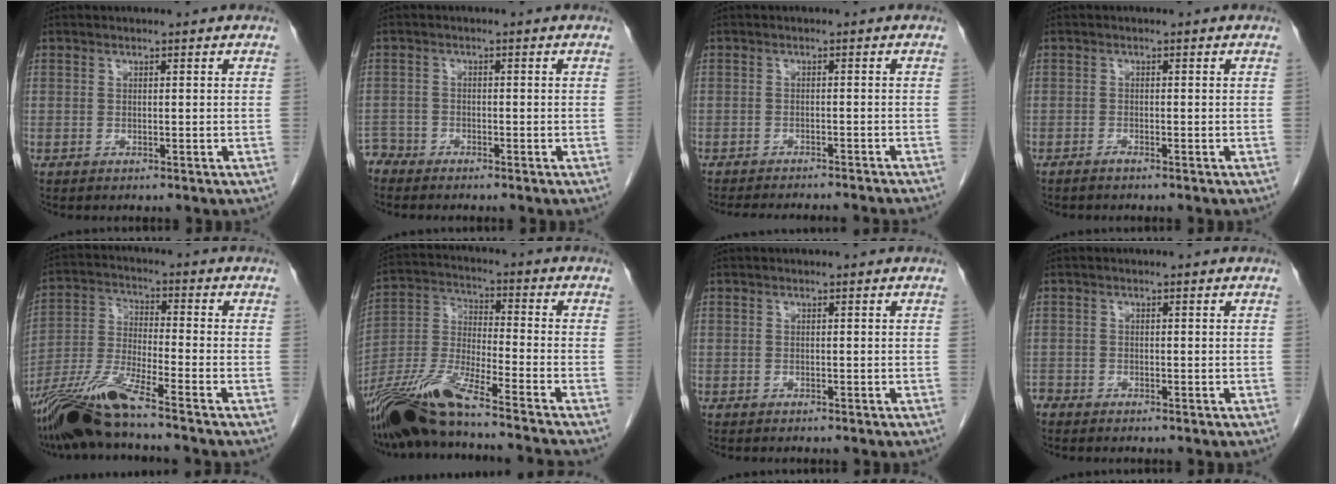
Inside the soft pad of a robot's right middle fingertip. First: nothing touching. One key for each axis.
{"total": 2.5, "fx": -2.3, "fy": 0.5, "fz": -0.6, "tx": 0.013, "ty": -0.006, "tz": -0.047}
{"total": 12.5, "fx": -11.5, "fy": 0.9, "fz": 4.8, "tx": -0.064, "ty": -0.015, "tz": -0.140}
{"total": 0.9, "fx": -0.8, "fy": -0.1, "fz": 0.4, "tx": -0.011, "ty": -0.001, "tz": -0.015}
{"total": 10.7, "fx": -8.4, "fy": -0.5, "fz": 6.6, "tx": -0.144, "ty": -0.021, "tz": -0.164}
{"total": 16.7, "fx": -13.8, "fy": -0.7, "fz": 9.4, "tx": -0.207, "ty": -0.022, "tz": -0.259}
{"total": 0.8, "fx": -0.8, "fy": 0.1, "fz": 0.3, "tx": -0.011, "ty": -0.004, "tz": -0.010}
{"total": 1.3, "fx": -1.2, "fy": 0.4, "fz": 0.1, "tx": -0.004, "ty": -0.003, "tz": -0.021}